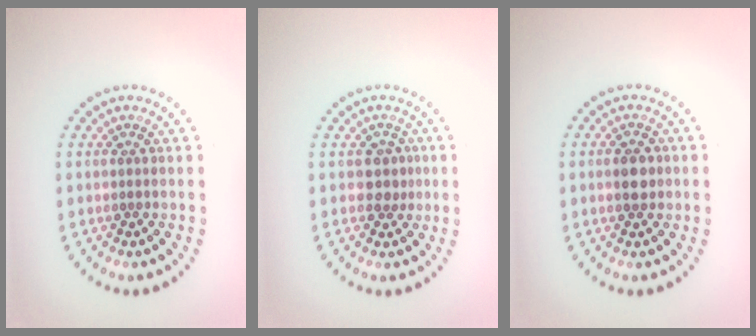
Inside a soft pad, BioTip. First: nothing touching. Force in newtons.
{"total": 1.8, "press": 1.5, "slide": 0.9}
{"total": 2.6, "press": 2.6, "slide": 0.1}